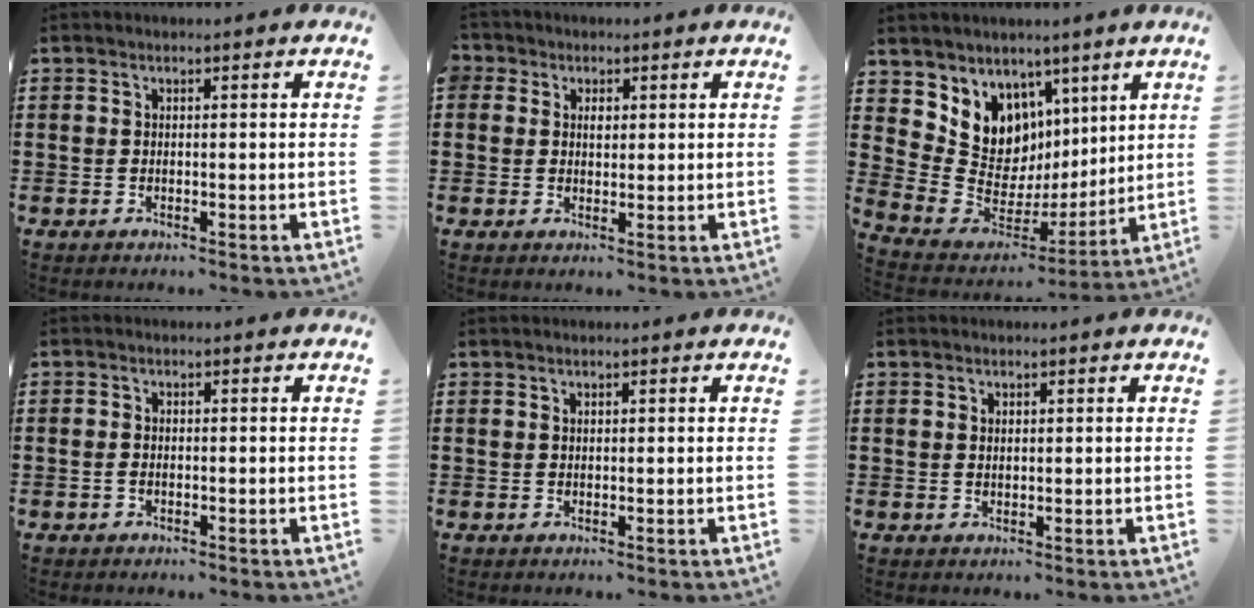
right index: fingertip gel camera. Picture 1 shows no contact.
{"total": 2.0, "force": [0.8, 1.7, 0.6], "torque": [-0.019, 0.012, 0.013]}
{"total": 9.4, "force": [4.6, 8.1, 1.4], "torque": [-0.067, -0.059, 0.094]}
{"total": 1.0, "force": [-0.3, 0.6, 0.8], "torque": [-0.018, 0.002, -0.006]}
{"total": 0.6, "force": [0.5, 0.3, 0.1], "torque": [-0.003, 0.001, 0.011]}
{"total": 0.9, "force": [0.6, 0.6, 0.3], "torque": [-0.007, 0.004, 0.012]}